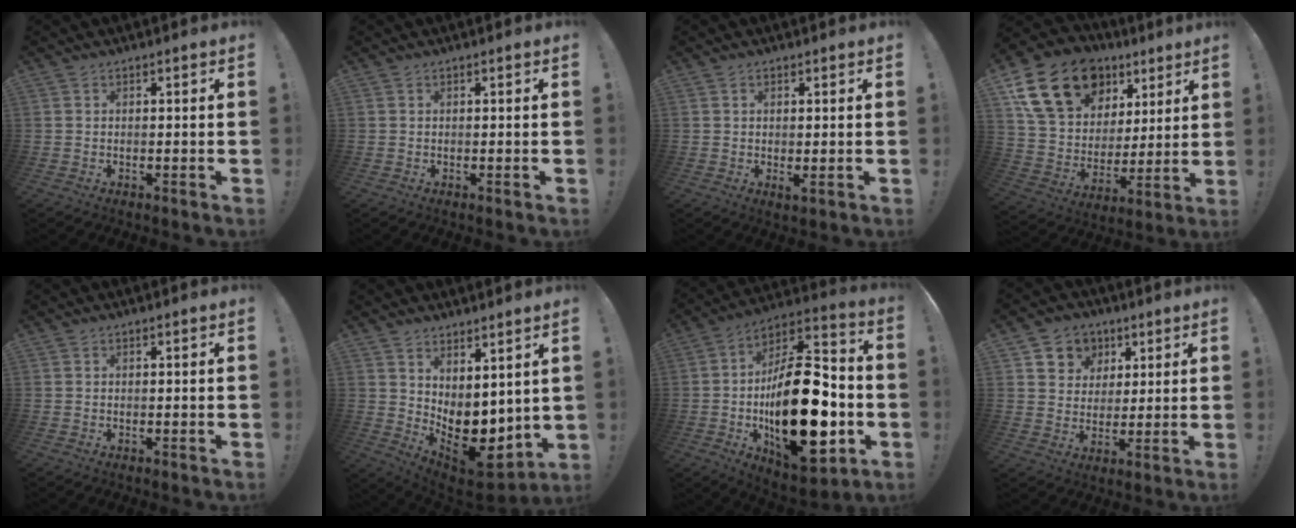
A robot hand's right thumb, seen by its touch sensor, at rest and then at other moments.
{"total": 0.0}
{"total": 2.2, "force": [0.5, 0.7, 2.0], "torque": [-0.020, -0.009, 0.008]}
{"total": 22.4, "force": [12.2, 15.3, 11.0], "torque": [-0.184, -0.053, 0.246]}
{"total": 0.0}
{"total": 11.2, "force": [-1.4, 7.7, 7.9], "torque": [-0.076, -0.011, -0.004]}
{"total": 31.7, "force": [-5.3, 15.9, 26.8], "torque": [-0.454, 0.030, -0.072]}
{"total": 8.3, "force": [3.5, 7.4, 1.8], "torque": [-0.023, -0.024, 0.070]}